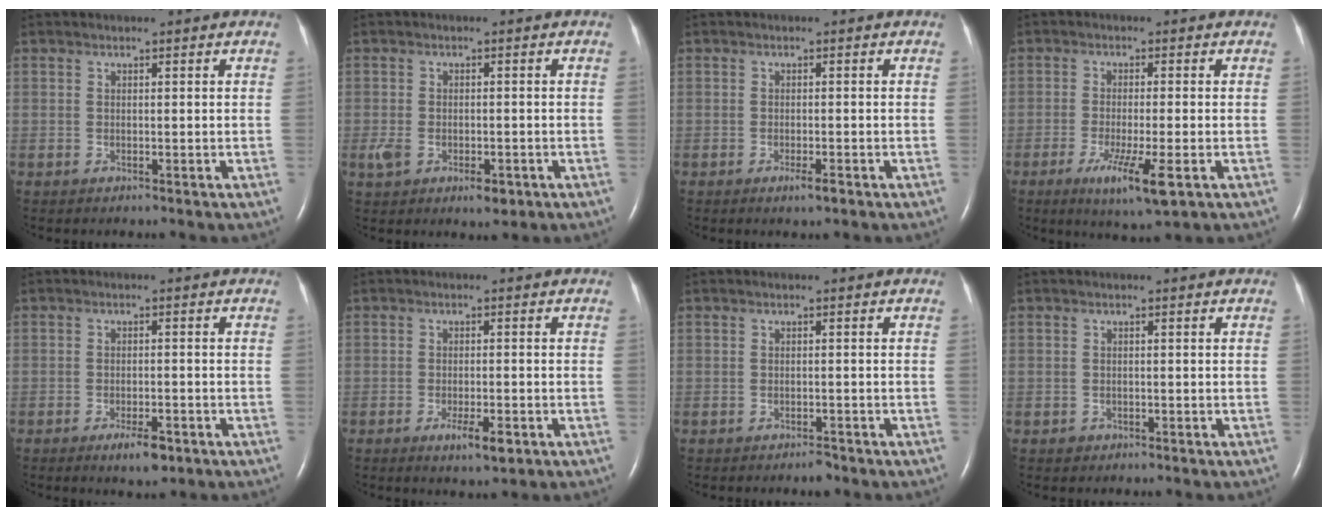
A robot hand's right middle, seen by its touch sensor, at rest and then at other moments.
{"total": 4.9, "force": [-2.0, 2.5, 3.7], "torque": [-0.070, -0.003, -0.022]}
{"total": 1.8, "force": [-1.1, 0.2, 1.4], "torque": [-0.026, -0.003, -0.016]}
{"total": 7.4, "force": [-3.3, 0.6, 6.6], "torque": [-0.120, -0.021, -0.051]}
{"total": 4.1, "force": [-2.5, 1.1, 3.0], "torque": [-0.054, -0.003, -0.035]}
{"total": 4.1, "force": [-2.0, 0.9, 3.4], "torque": [-0.060, -0.005, -0.029]}
{"total": 1.3, "force": [-1.1, 0.3, 0.6], "torque": [-0.012, -0.001, -0.013]}
{"total": 0.8, "force": [-0.5, 0.6, 0.0], "torque": [-0.004, 0.002, -0.009]}